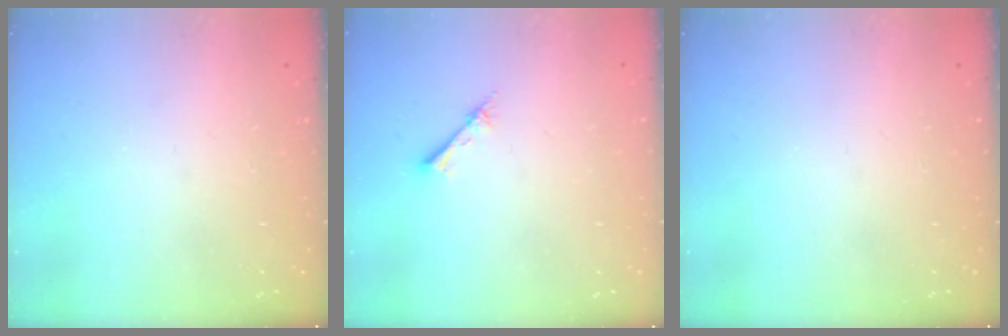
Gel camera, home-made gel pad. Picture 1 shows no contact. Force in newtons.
{"total": 2.3, "press": 2.3, "slide": 0.3}
{"total": 0.0}